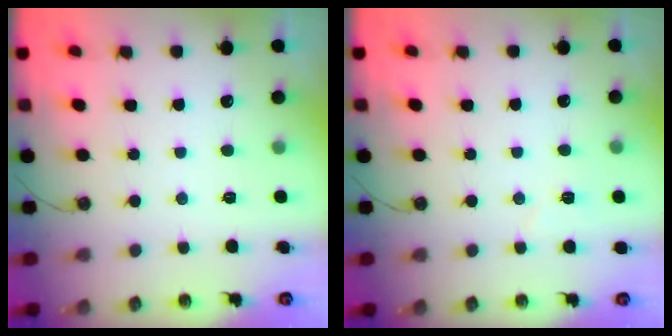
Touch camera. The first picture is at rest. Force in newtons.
{"total": 7.4, "press": 2.8, "slide": 6.9}